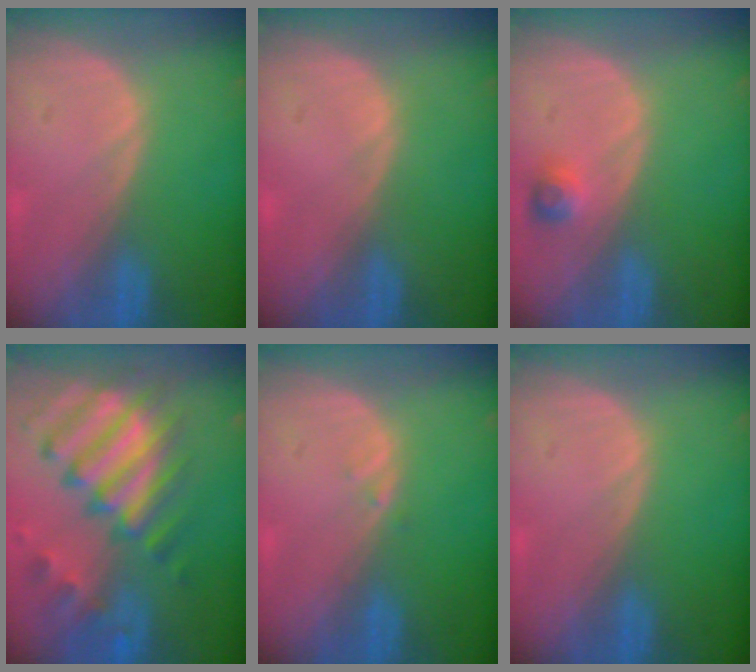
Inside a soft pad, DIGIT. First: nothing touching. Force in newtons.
{"total": 0.0}
{"total": 2.2, "press": 2.2, "slide": 0.4}
{"total": 12.0, "press": 10.4, "slide": 6.0}
{"total": 0.6, "press": 0.6, "slide": 0.1}
{"total": 0.0}